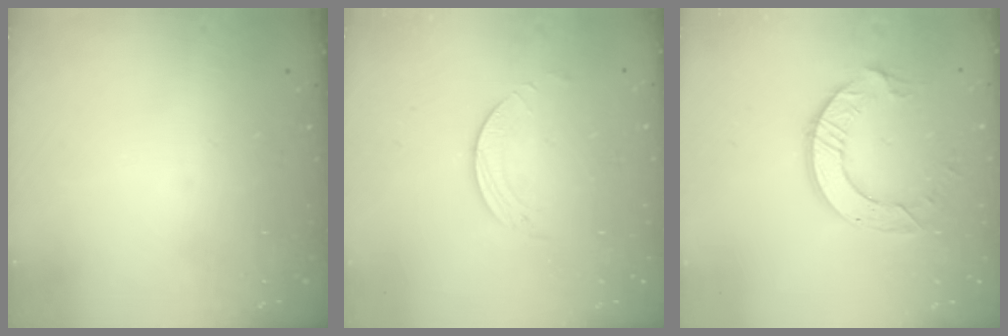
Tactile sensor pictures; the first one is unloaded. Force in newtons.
{"total": 2.0, "press": 2.0, "slide": 0.2}
{"total": 9.7, "press": 9.7, "slide": 0.8}